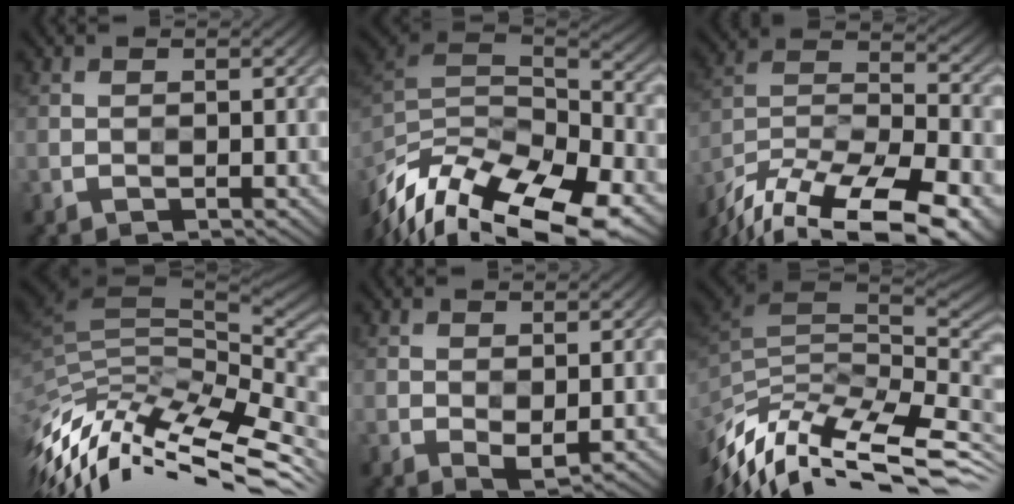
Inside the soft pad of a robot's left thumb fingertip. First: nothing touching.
{"total": 18.0, "force": [-12.1, 7.7, 10.9], "torque": [-0.243, -0.015, -0.176]}
{"total": 19.6, "force": [-15.9, 6.3, 9.7], "torque": [-0.184, -0.035, -0.242]}
{"total": 14.0, "force": [-6.3, 6.1, 11.0], "torque": [-0.249, -0.016, -0.097]}
{"total": 1.7, "force": [0.4, 0.8, 1.4], "torque": [-0.026, -0.006, 0.011]}
{"total": 13.0, "force": [-5.5, 5.5, 10.5], "torque": [-0.237, 0.001, -0.079]}